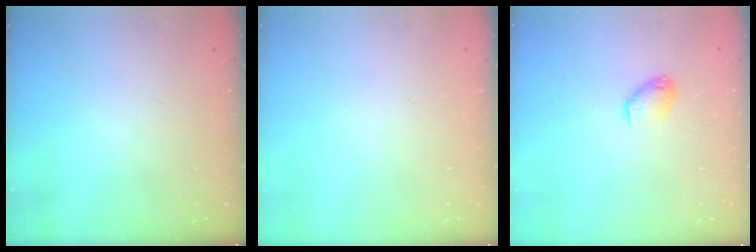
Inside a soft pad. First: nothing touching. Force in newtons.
{"total": 0.0}
{"total": 6.6, "press": 6.6, "slide": 1.1}